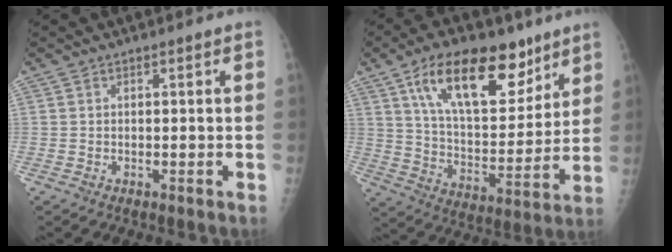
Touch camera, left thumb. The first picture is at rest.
{"total": 21.0, "force": [12.1, 10.0, 13.9], "torque": [-0.183, -0.052, 0.209]}